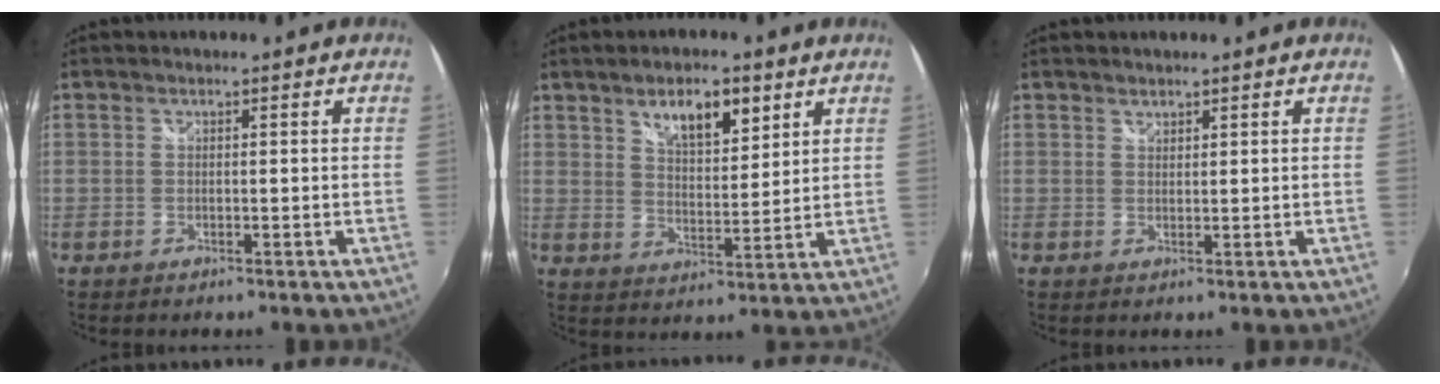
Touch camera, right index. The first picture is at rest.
{"total": 8.6, "force": [5.2, 3.5, 5.9], "torque": [-0.091, 0.008, 0.088]}
{"total": 1.1, "force": [0.9, 0.5, 0.1], "torque": [0.002, 0.003, 0.018]}